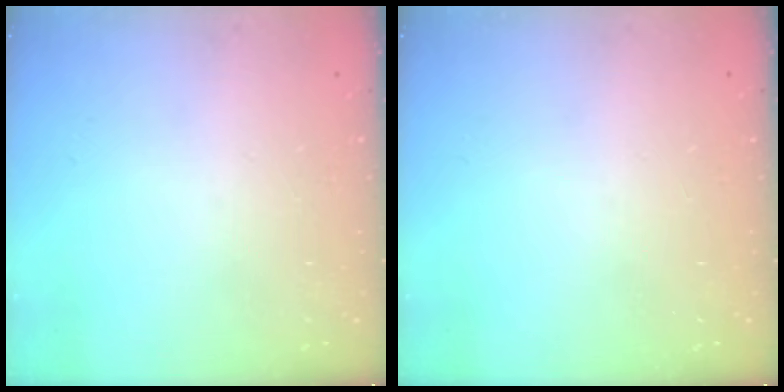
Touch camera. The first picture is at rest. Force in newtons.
{"total": 0.0}